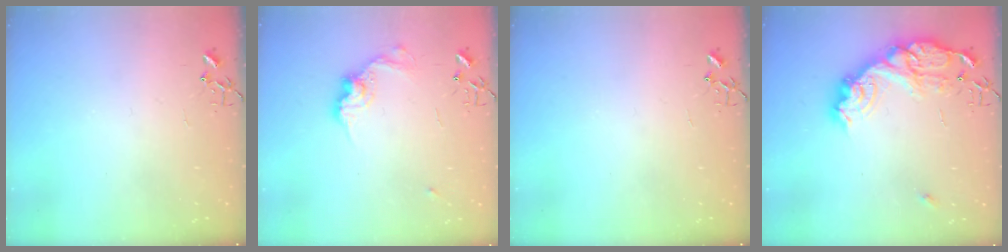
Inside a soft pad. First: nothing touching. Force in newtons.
{"total": 11.8, "press": 11.8, "slide": 0.6}
{"total": 0.0}
{"total": 18.7, "press": 18.7, "slide": 1.3}